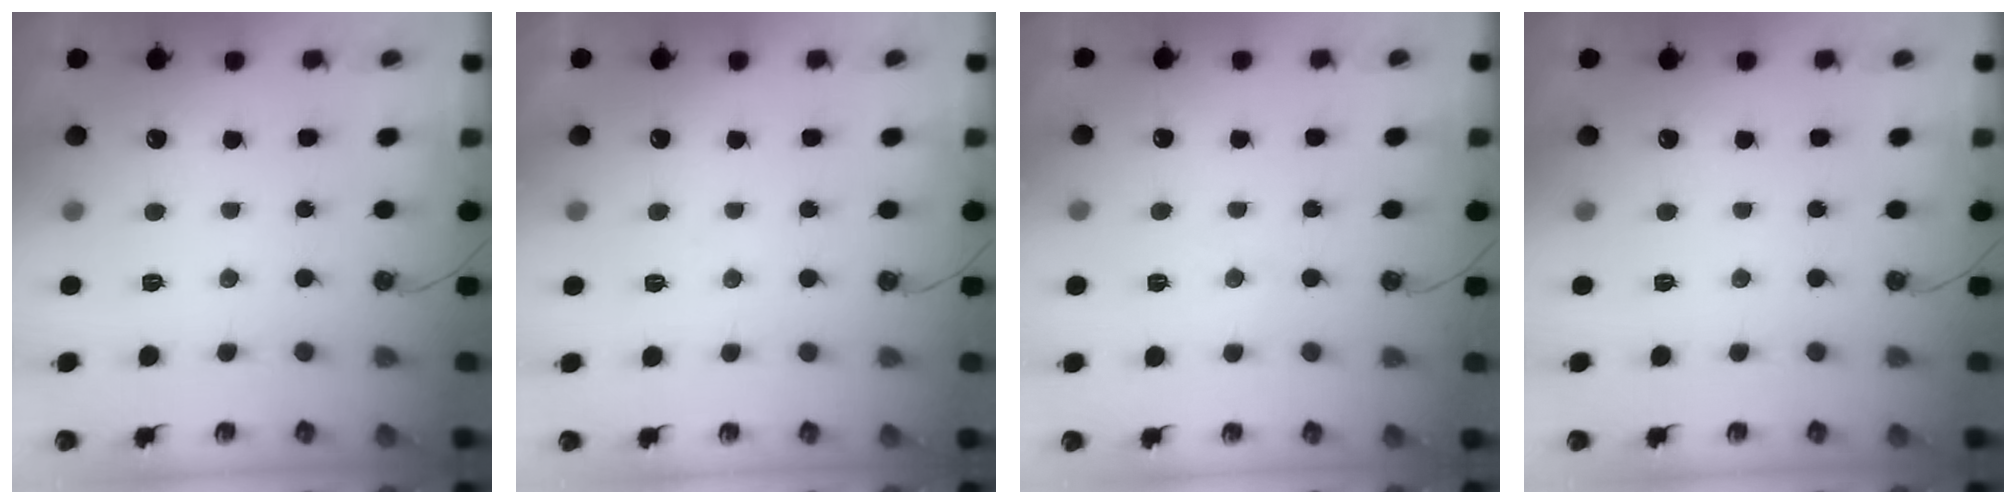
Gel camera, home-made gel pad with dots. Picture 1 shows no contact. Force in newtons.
{"total": 3.5, "press": 3.4, "slide": 0.6}
{"total": 3.6, "press": 3.5, "slide": 0.6}
{"total": 0.0}